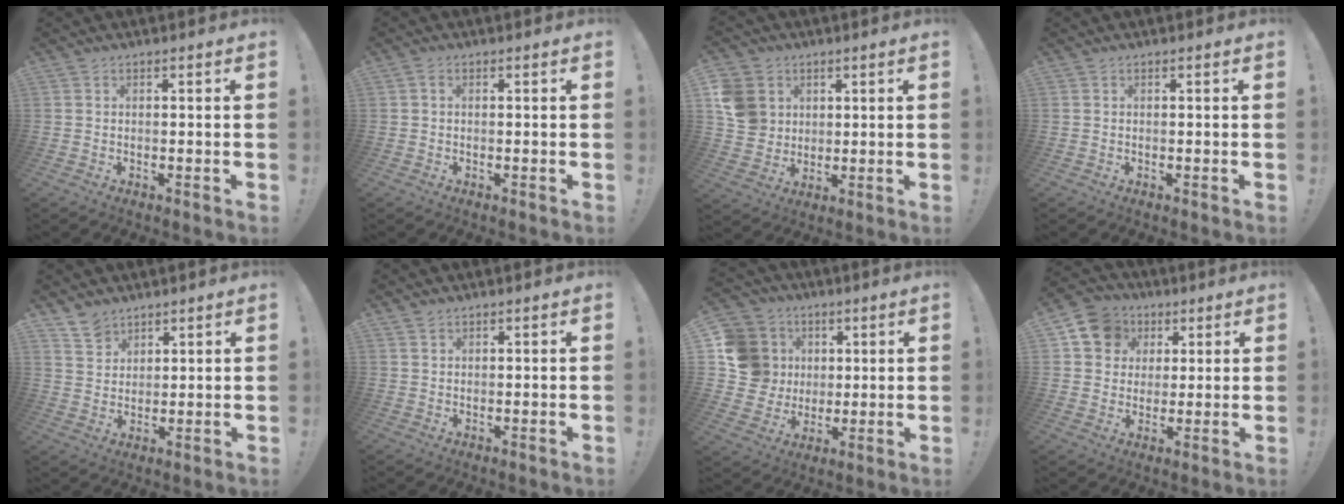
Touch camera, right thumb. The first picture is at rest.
{"total": 0.9, "force": [-0.1, 0.6, 0.6], "torque": [-0.016, 0.005, -0.001]}
{"total": 10.3, "force": [3.3, 9.1, 3.6], "torque": [-0.066, -0.010, 0.069]}
{"total": 0.0}
{"total": 6.6, "force": [5.2, 4.0, 1.1], "torque": [-0.020, -0.035, 0.100]}
{"total": 1.1, "force": [0.9, 0.6, 0.2], "torque": [0.000, -0.003, 0.017]}
{"total": 15.5, "force": [3.0, 14.0, 6.1], "torque": [-0.109, 0.002, 0.081]}
{"total": 11.3, "force": [4.3, 9.7, 4.0], "torque": [-0.055, -0.015, 0.087]}